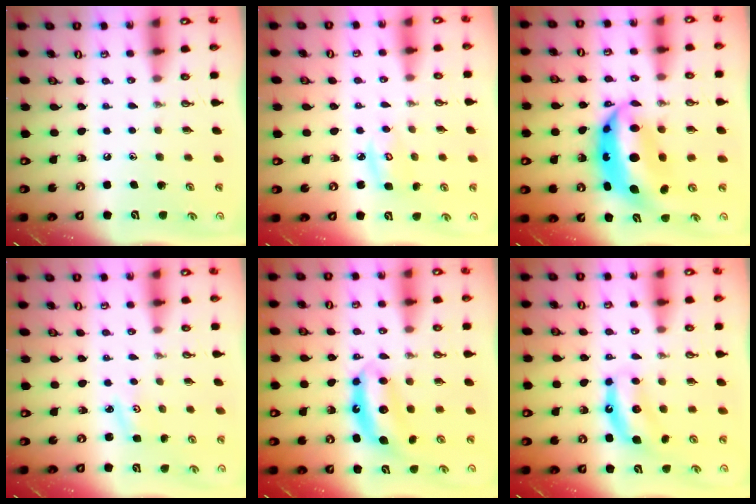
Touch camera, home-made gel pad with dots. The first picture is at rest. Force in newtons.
{"total": 3.9, "press": 3.9, "slide": 0.5}
{"total": 13.4, "press": 13.4, "slide": 1.0}
{"total": 3.0, "press": 3.0, "slide": 0.4}
{"total": 6.5, "press": 6.5, "slide": 0.3}
{"total": 7.1, "press": 7.1, "slide": 0.7}